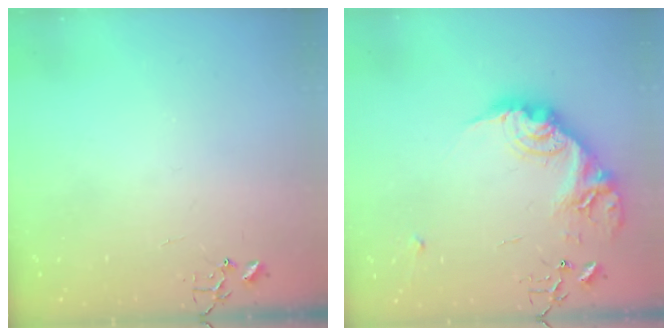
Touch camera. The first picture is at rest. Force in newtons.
{"total": 19.5, "press": 19.5, "slide": 1.1}